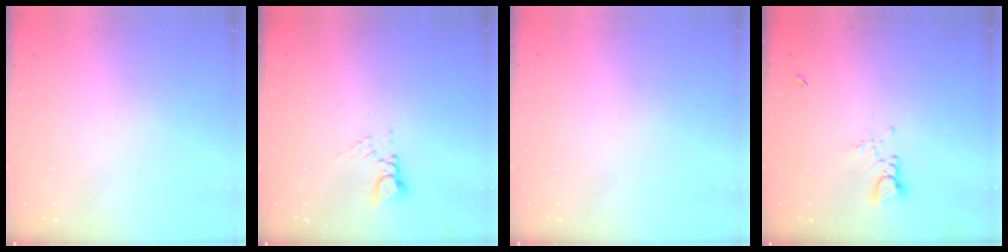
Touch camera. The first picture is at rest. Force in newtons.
{"total": 3.0, "press": 3.0, "slide": 0.4}
{"total": 0.0}
{"total": 2.9, "press": 2.9, "slide": 0.2}